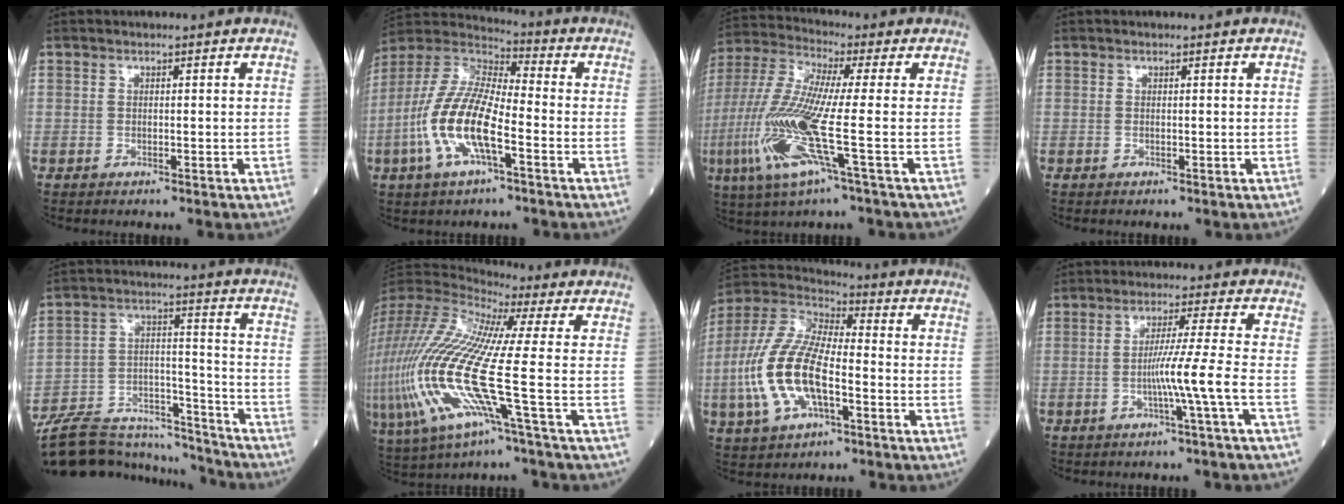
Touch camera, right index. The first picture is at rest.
{"total": 14.0, "force": [-4.3, 3.7, 12.8], "torque": [-0.281, -0.002, -0.087]}
{"total": 15.4, "force": [-3.6, 0.8, 14.9], "torque": [-0.337, -0.014, -0.079]}
{"total": 0.0}
{"total": 19.5, "force": [-17.8, 5.6, 5.7], "torque": [-0.124, 0.022, -0.284]}
{"total": 23.6, "force": [-6.0, 3.6, 22.6], "torque": [-0.574, -0.037, -0.129]}
{"total": 15.2, "force": [-3.6, 5.9, 13.6], "torque": [-0.308, 0.001, -0.070]}
{"total": 6.0, "force": [-1.9, -2.1, 5.3], "torque": [-0.098, 0.002, -0.034]}